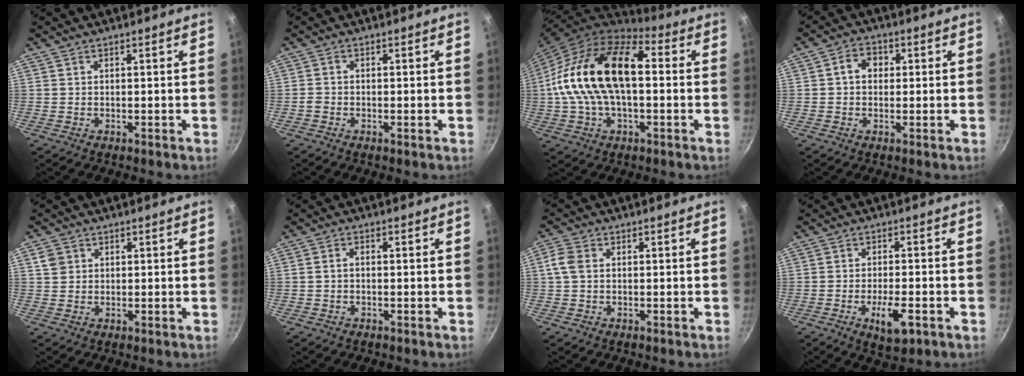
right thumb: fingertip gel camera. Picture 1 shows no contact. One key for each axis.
{"total": 1.4, "fx": -0.8, "fy": 0.7, "fz": 0.9, "tx": -0.031, "ty": 0.007, "tz": -0.023}
{"total": 21.5, "fx": 1.1, "fy": 12.2, "fz": 17.7, "tx": -0.319, "ty": 0.036, "tz": 0.006}
{"total": 4.6, "fx": 0.7, "fy": 3.7, "fz": 2.7, "tx": -0.023, "ty": 0.010, "tz": 0.004}
{"total": 3.0, "fx": 0.9, "fy": 2.7, "fz": 1.1, "tx": -0.007, "ty": 0.006, "tz": 0.016}
{"total": 1.5, "fx": -0.3, "fy": 1.0, "fz": 1.1, "tx": -0.020, "ty": 0.012, "tz": -0.006}
{"total": 3.9, "fx": 0.5, "fy": 3.0, "fz": 2.5, "tx": -0.049, "ty": 0.007, "tz": 0.003}
{"total": 6.7, "fx": -2.6, "fy": 2.6, "fz": 5.6, "tx": -0.084, "ty": 0.008, "tz": -0.035}